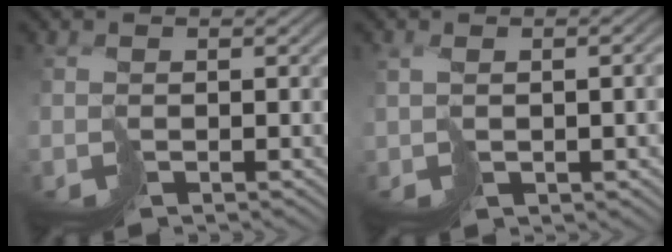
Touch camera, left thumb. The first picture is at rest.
{"total": 3.7, "force": [0.3, 1.3, 3.5], "torque": [-0.064, -0.002, 0.019]}